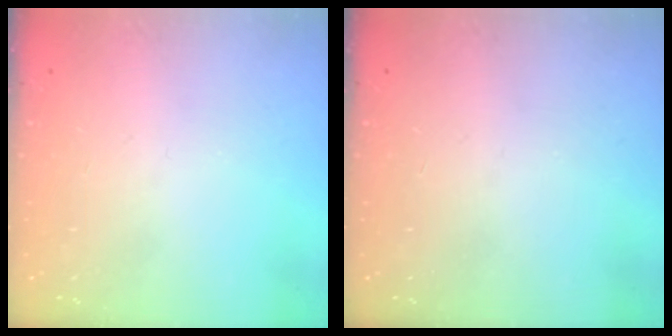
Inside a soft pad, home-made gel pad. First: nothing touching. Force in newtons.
{"total": 0.0}